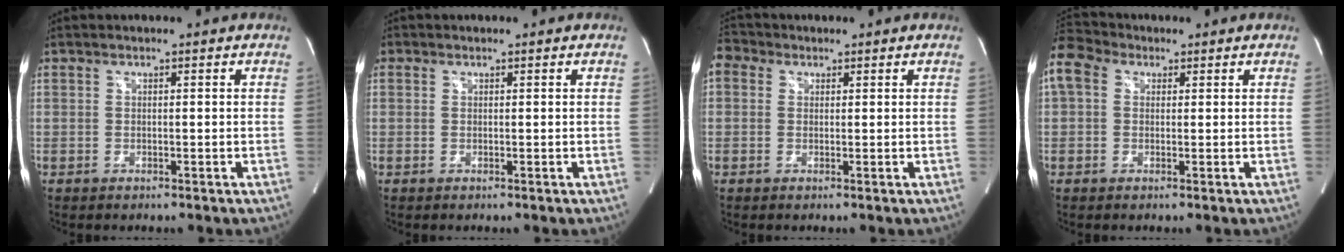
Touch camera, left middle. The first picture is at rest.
{"total": 0.0}
{"total": 3.8, "force": [1.7, 3.0, 1.5], "torque": [-0.038, 0.023, 0.032]}
{"total": 8.4, "force": [3.5, 6.3, 4.4], "torque": [-0.114, 0.048, 0.065]}